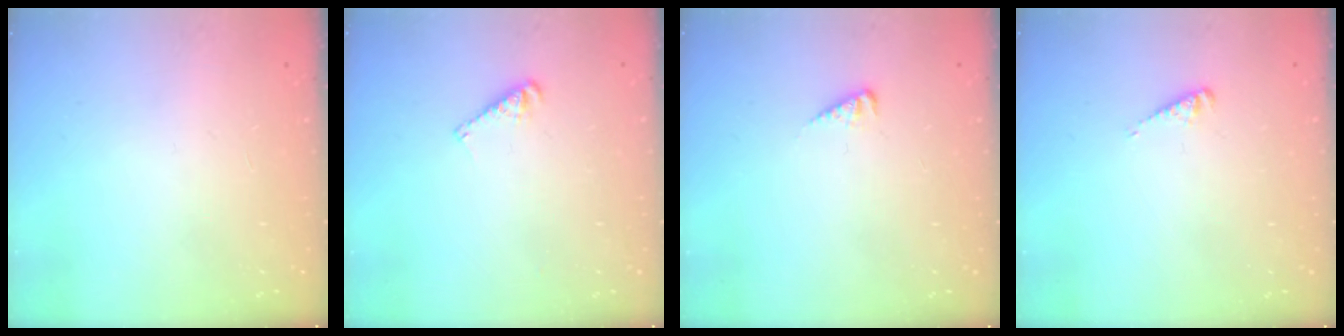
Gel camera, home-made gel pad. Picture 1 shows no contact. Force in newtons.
{"total": 4.9, "press": 4.8, "slide": 0.7}
{"total": 2.7, "press": 2.7, "slide": 0.3}
{"total": 3.1, "press": 3.1, "slide": 0.3}